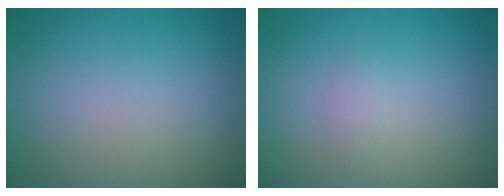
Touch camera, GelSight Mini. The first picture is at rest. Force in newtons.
{"total": 0.8, "press": 0.8, "slide": 0.0}